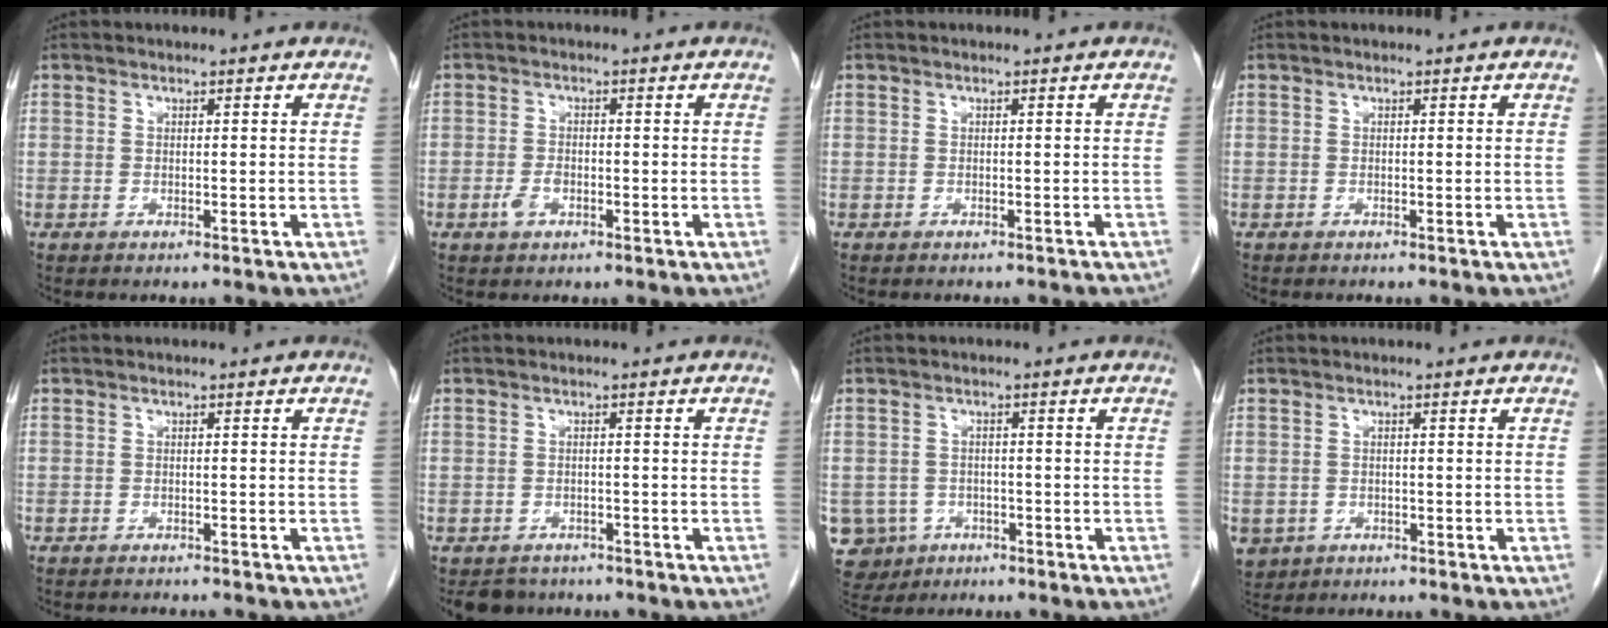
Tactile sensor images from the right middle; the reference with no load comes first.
{"total": 2.3, "force": [-1.0, 1.2, 1.6], "torque": [-0.036, 0.002, -0.018]}
{"total": 4.0, "force": [-3.6, 0.9, 1.4], "torque": [-0.021, -0.008, -0.039]}
{"total": 0.0}
{"total": 3.6, "force": [-3.4, 0.5, 0.8], "torque": [-0.005, -0.006, -0.044]}
{"total": 4.5, "force": [-3.8, 2.4, 0.2], "torque": [0.003, -0.001, -0.058]}
{"total": 6.8, "force": [-3.2, 5.9, 0.9], "torque": [-0.031, 0.004, -0.043]}
{"total": 4.6, "force": [-2.2, 3.9, 1.1], "torque": [-0.026, 0.000, -0.028]}